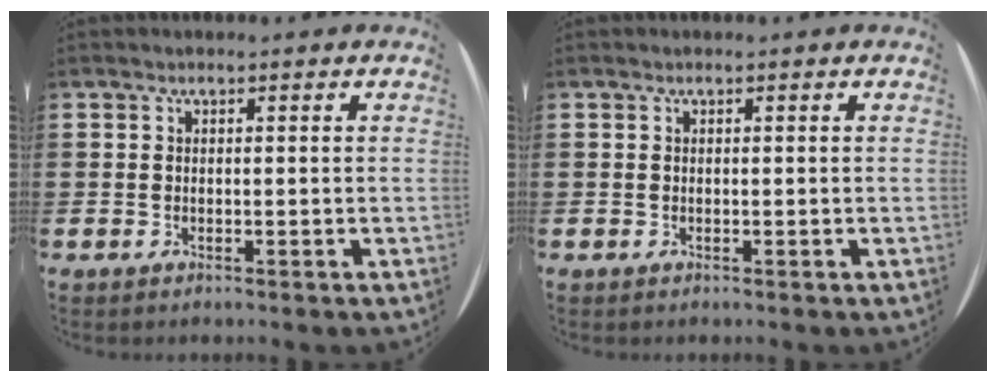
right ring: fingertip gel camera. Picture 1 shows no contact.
{"total": 0.0}